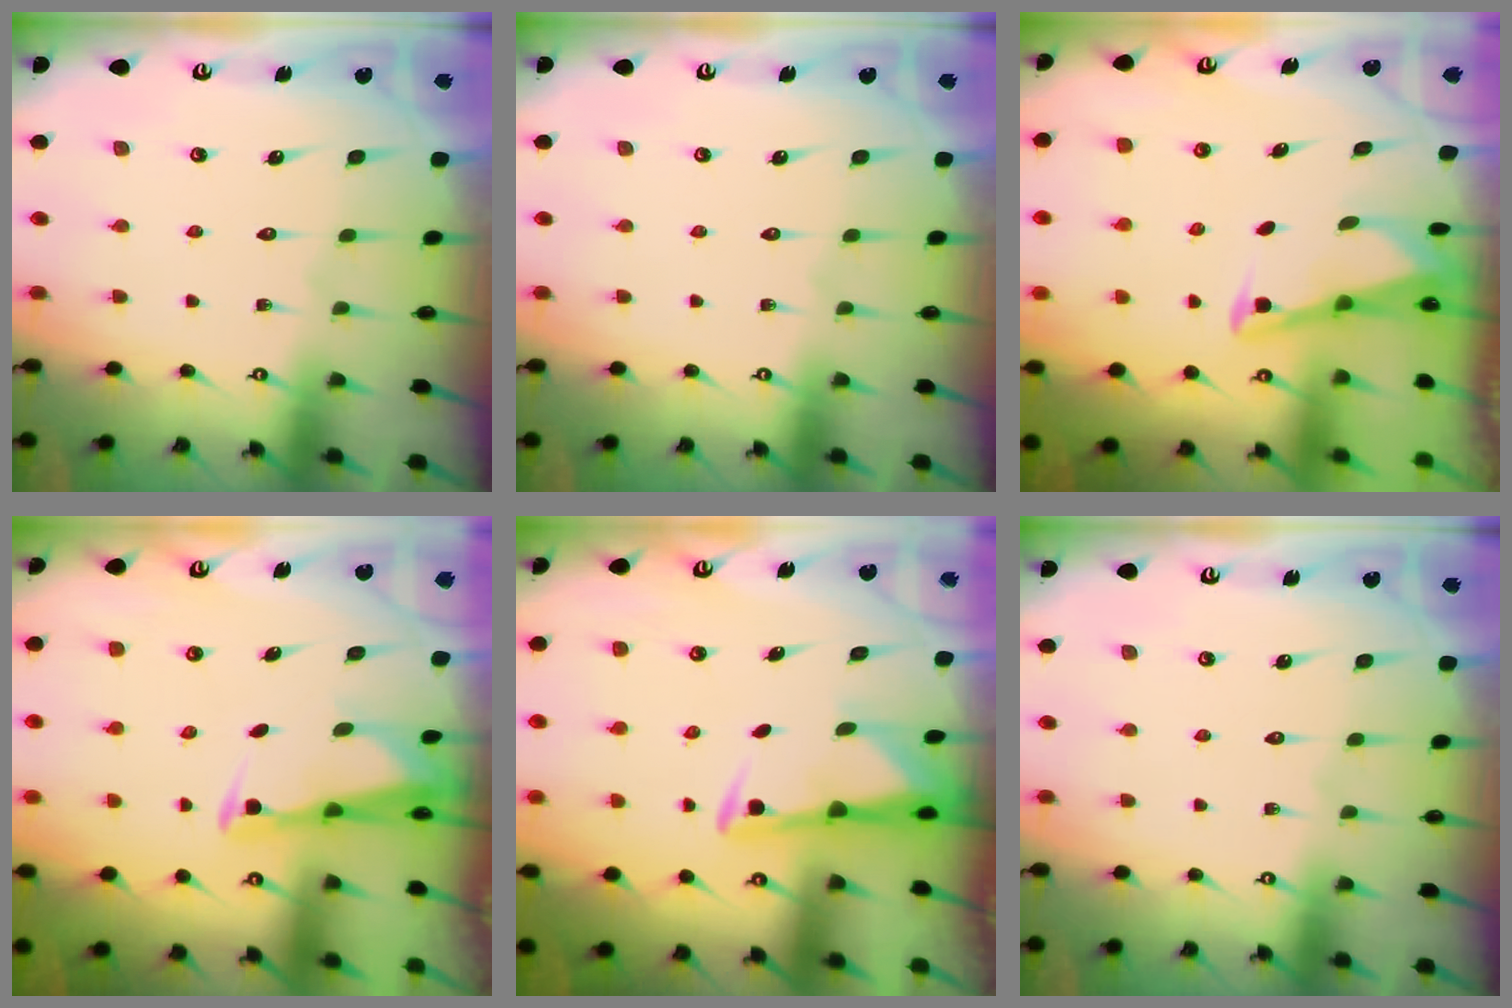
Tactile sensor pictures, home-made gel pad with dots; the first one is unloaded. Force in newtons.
{"total": 0.0}
{"total": 3.3, "press": 3.3, "slide": 0.3}
{"total": 2.6, "press": 2.5, "slide": 0.6}
{"total": 3.0, "press": 2.9, "slide": 0.5}
{"total": 0.0}